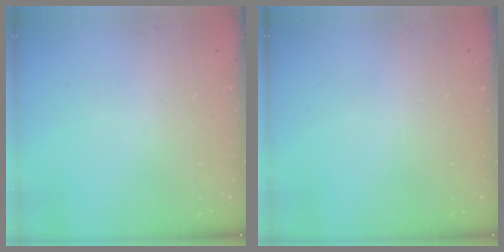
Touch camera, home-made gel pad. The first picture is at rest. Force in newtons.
{"total": 0.0}